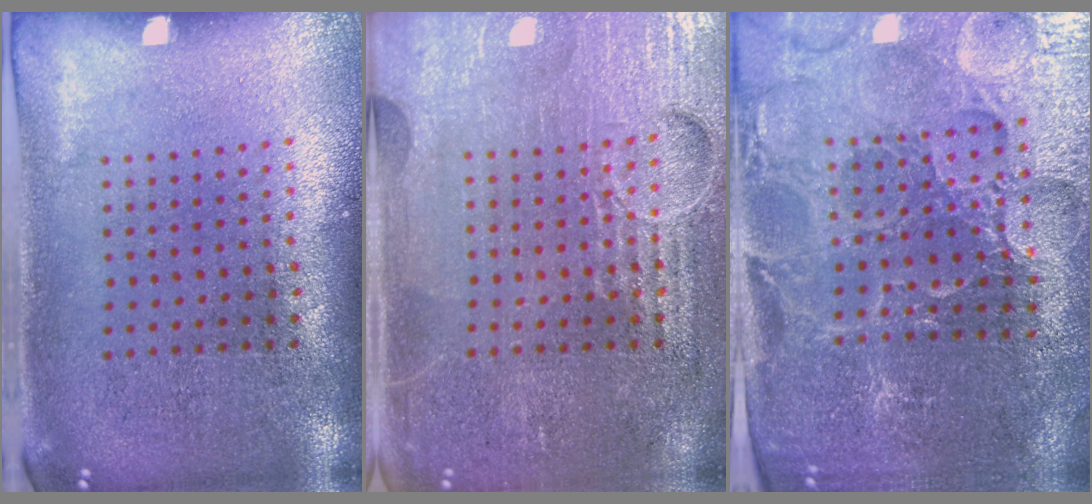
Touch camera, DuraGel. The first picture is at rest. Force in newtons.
{"total": 4.0, "press": 4.0, "slide": 0.3}
{"total": 3.9, "press": 3.9, "slide": 0.7}